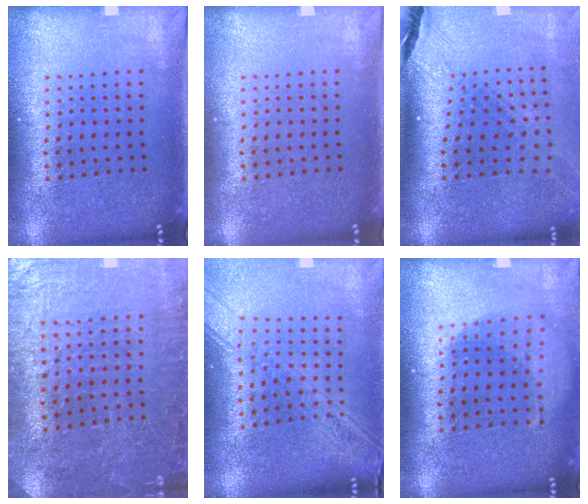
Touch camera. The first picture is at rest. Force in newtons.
{"total": 0.0}
{"total": 1.8, "press": 1.6, "slide": 0.9}
{"total": 1.6, "press": 1.6, "slide": 0.1}
{"total": 2.2, "press": 1.8, "slide": 1.2}
{"total": 1.6, "press": 1.2, "slide": 1.0}